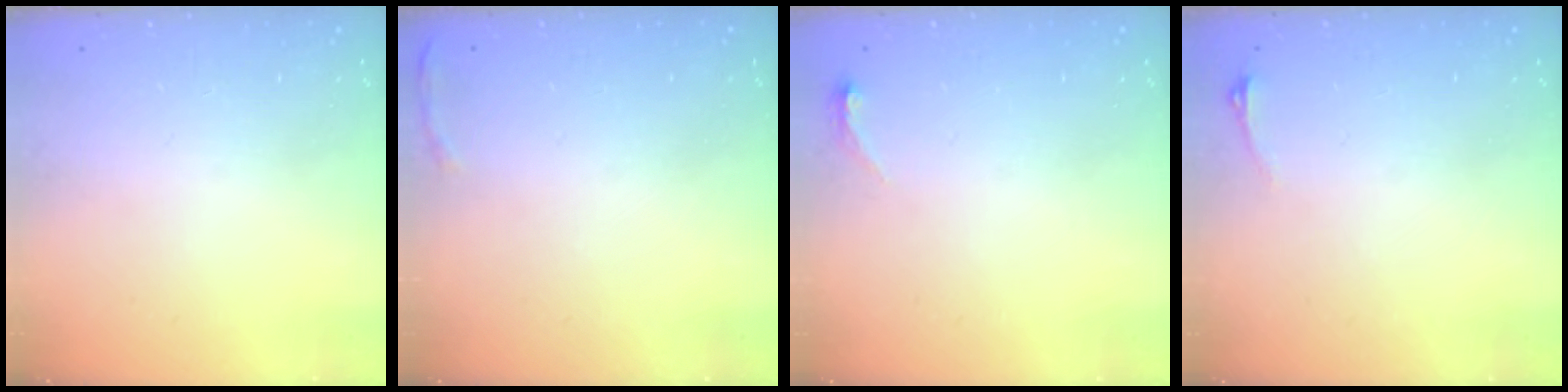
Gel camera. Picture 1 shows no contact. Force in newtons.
{"total": 5.2, "press": 5.1, "slide": 1.2}
{"total": 3.7, "press": 3.4, "slide": 1.5}
{"total": 2.9, "press": 2.6, "slide": 1.5}